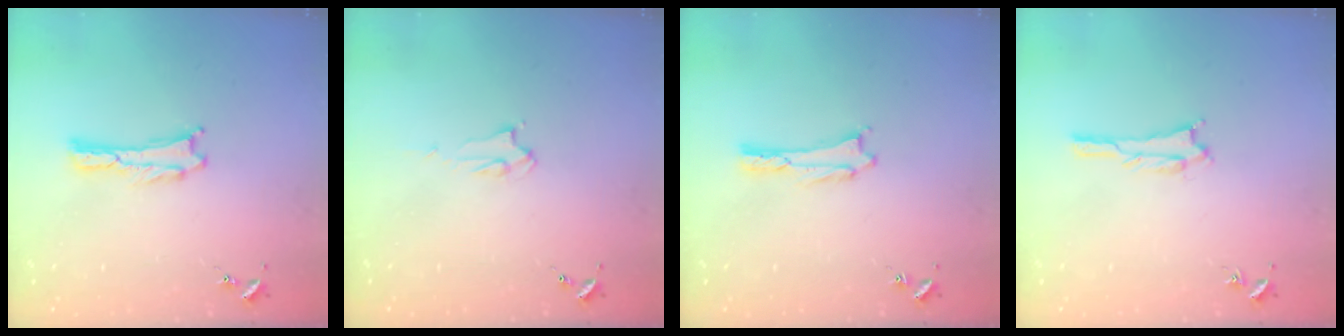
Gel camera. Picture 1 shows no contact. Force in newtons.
{"total": 2.2, "press": 2.2, "slide": 0.2}
{"total": 0.5, "press": 0.5, "slide": 0.2}
{"total": 1.1, "press": 1.1, "slide": 0.1}